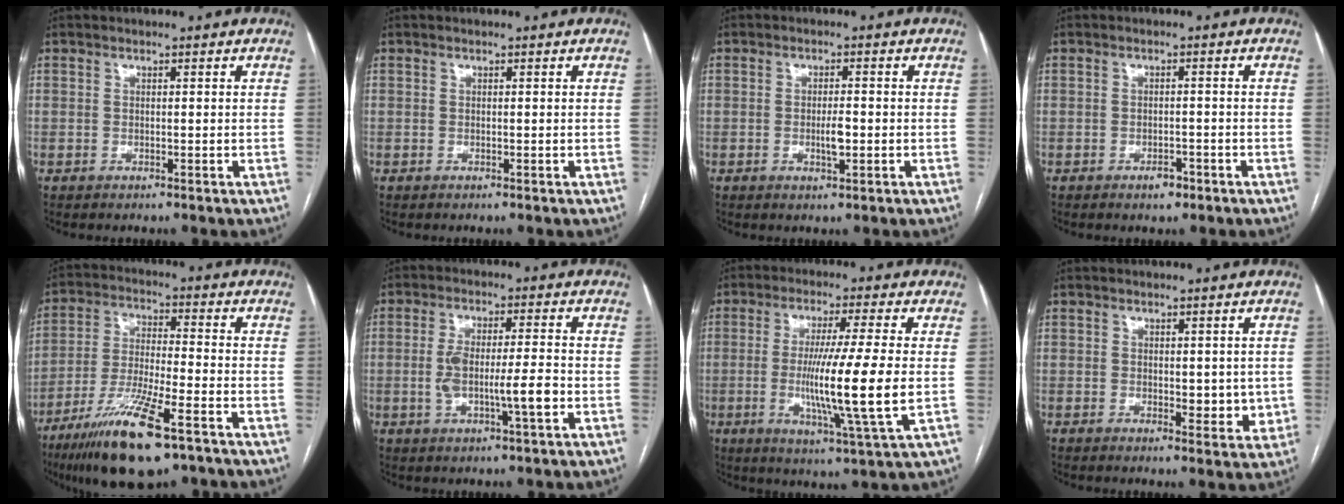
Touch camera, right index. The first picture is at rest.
{"total": 0.0}
{"total": 2.9, "force": [-0.5, 0.7, 2.7], "torque": [-0.049, -0.001, -0.006]}
{"total": 2.2, "force": [-1.5, 1.1, 1.3], "torque": [-0.016, 0.003, -0.018]}
{"total": 15.0, "force": [-9.1, 2.0, 11.7], "torque": [-0.235, -0.037, -0.163]}
{"total": 8.1, "force": [-1.6, 1.1, 7.9], "torque": [-0.145, 0.005, -0.025]}
{"total": 13.5, "force": [-1.2, -1.1, 13.4], "torque": [-0.246, -0.028, -0.027]}
{"total": 4.2, "force": [0.2, 2.2, 3.6], "torque": [-0.037, -0.010, 0.009]}